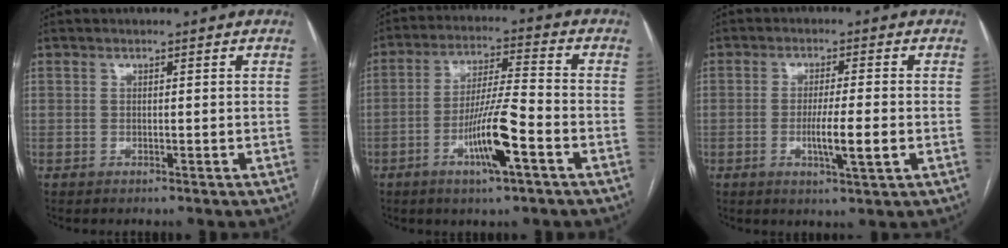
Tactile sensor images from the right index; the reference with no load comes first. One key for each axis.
{"total": 10.5, "fx": -4.4, "fy": 0.6, "fz": 9.5, "tx": -0.179, "ty": -0.005, "tz": -0.079}
{"total": 6.0, "fx": -1.4, "fy": 0.1, "fz": 5.8, "tx": -0.103, "ty": -0.011, "tz": -0.023}